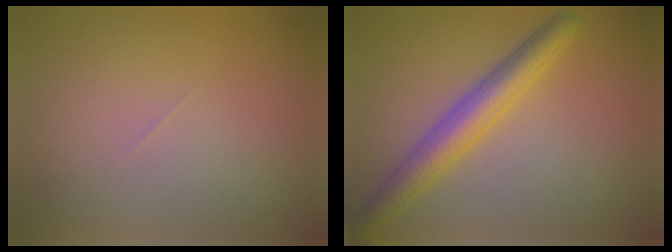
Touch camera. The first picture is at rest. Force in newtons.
{"total": 4.7, "press": 4.7, "slide": 0.1}